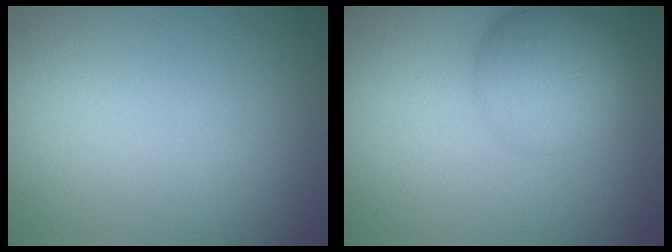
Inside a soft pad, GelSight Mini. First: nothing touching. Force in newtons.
{"total": 5.1, "press": 5.1, "slide": 0.1}